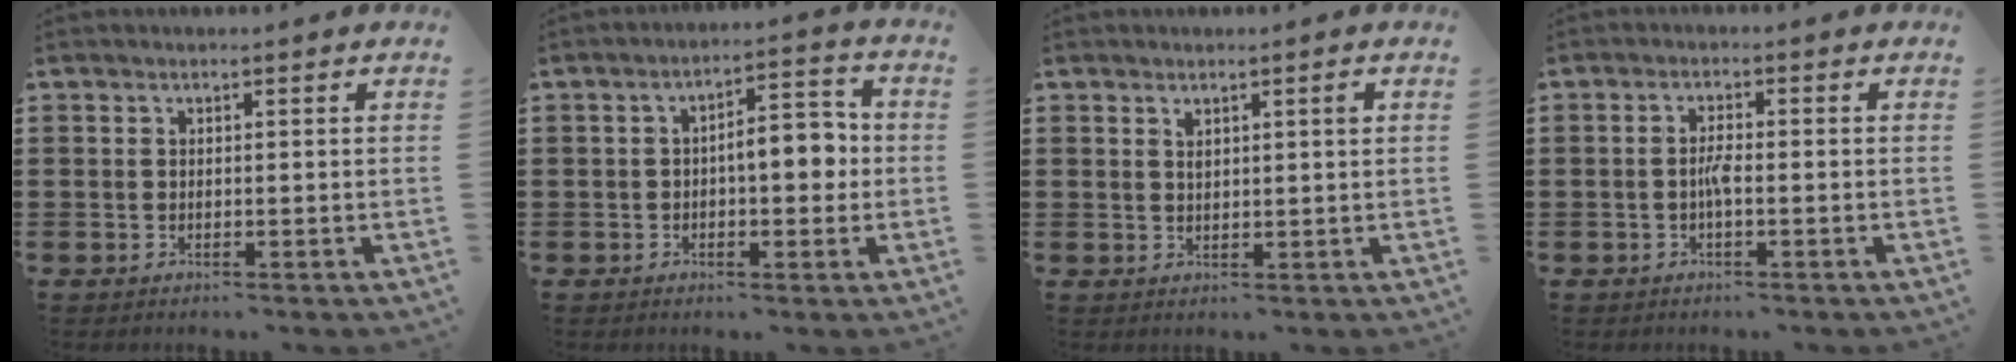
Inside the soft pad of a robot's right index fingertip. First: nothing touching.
{"total": 6.1, "force": [-0.4, 2.9, 5.3], "torque": [-0.073, 0.005, -0.015]}
{"total": 1.7, "force": [0.8, 0.3, 1.4], "torque": [-0.020, -0.001, 0.011]}
{"total": 2.4, "force": [-0.7, 0.3, 2.3], "torque": [-0.052, -0.002, -0.015]}